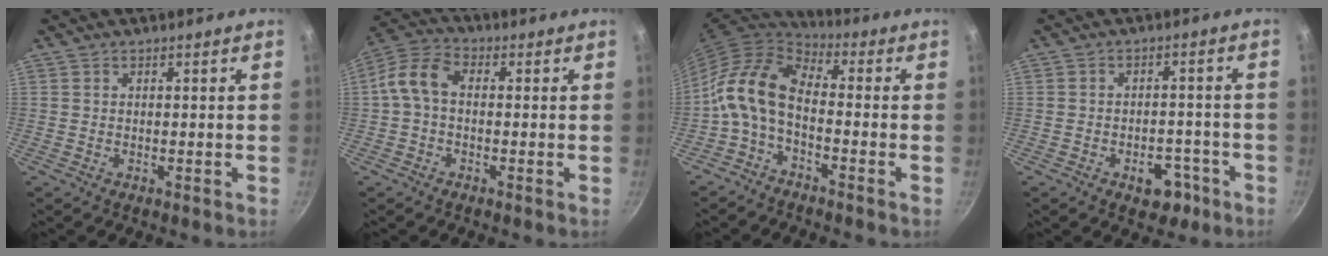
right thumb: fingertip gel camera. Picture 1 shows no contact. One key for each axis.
{"total": 7.9, "fx": 0.1, "fy": 5.2, "fz": 6.0, "tx": -0.120, "ty": 0.027, "tz": -0.009}
{"total": 10.8, "fx": -2.8, "fy": 5.8, "fz": 8.7, "tx": -0.168, "ty": 0.057, "tz": -0.070}
{"total": 5.9, "fx": -3.3, "fy": 3.7, "fz": 3.2, "tx": -0.023, "ty": 0.029, "tz": -0.043}